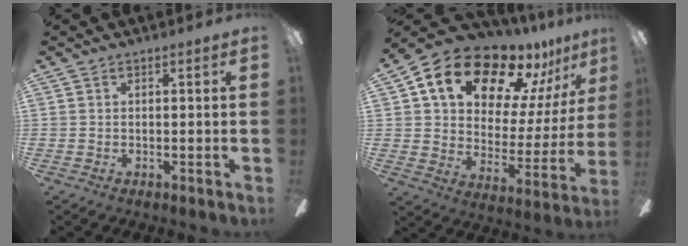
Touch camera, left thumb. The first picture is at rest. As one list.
[{"total": 19.0, "force": [13.5, 9.8, 9.1], "torque": [-0.161, -0.083, 0.233]}]